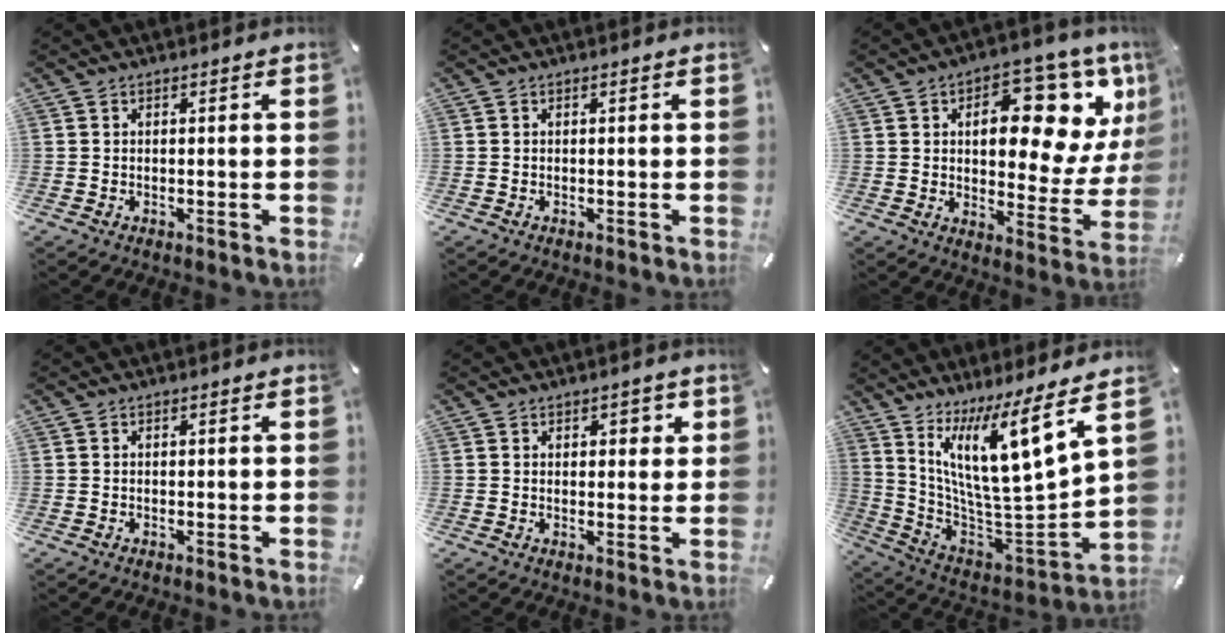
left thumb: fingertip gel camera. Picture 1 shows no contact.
{"total": 0.0}
{"total": 18.8, "force": [8.2, 9.8, 13.8], "torque": [-0.164, -0.066, 0.128]}
{"total": 0.0}
{"total": 1.9, "force": [0.8, 1.5, 0.9], "torque": [-0.004, -0.002, 0.008]}
{"total": 17.1, "force": [11.1, 3.0, 12.6], "torque": [-0.220, -0.101, 0.177]}